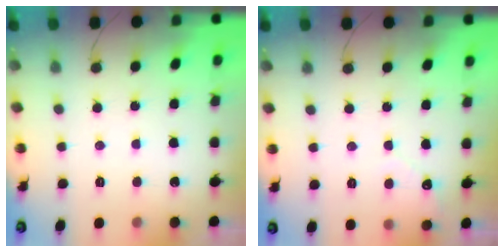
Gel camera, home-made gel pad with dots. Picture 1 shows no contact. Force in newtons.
{"total": 2.2, "press": 2.2, "slide": 0.2}